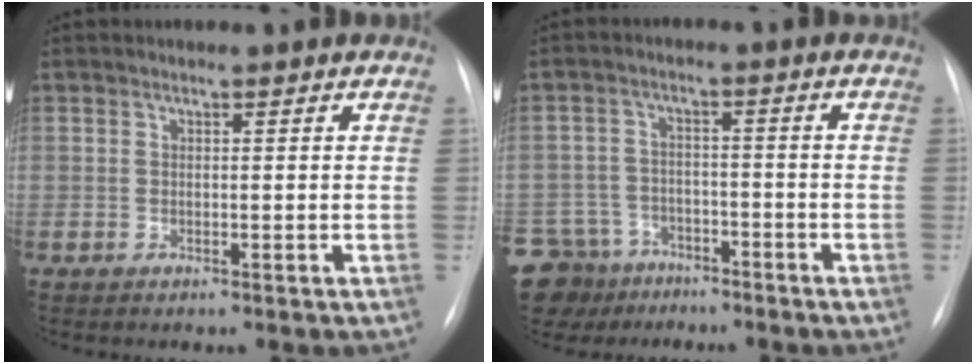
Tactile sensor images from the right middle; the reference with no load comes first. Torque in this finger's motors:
{"motor_torque": [1.22, -0.92, 1.05, 0.21]}